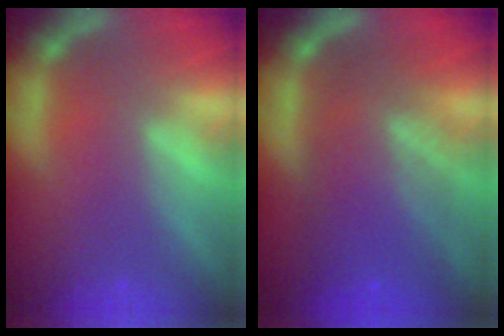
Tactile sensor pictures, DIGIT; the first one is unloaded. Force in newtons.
{"total": 9.1}